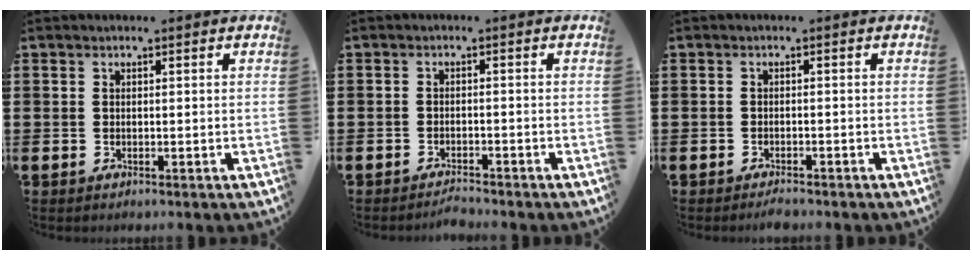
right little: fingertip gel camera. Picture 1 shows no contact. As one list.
[{"total": 1.5, "force": [-1.5, 0.0, 0.1], "torque": [-0.007, 0.002, -0.030]}, {"total": 1.0, "force": [-1.0, 0.1, 0.3], "torque": [-0.008, 0.000, -0.020]}]